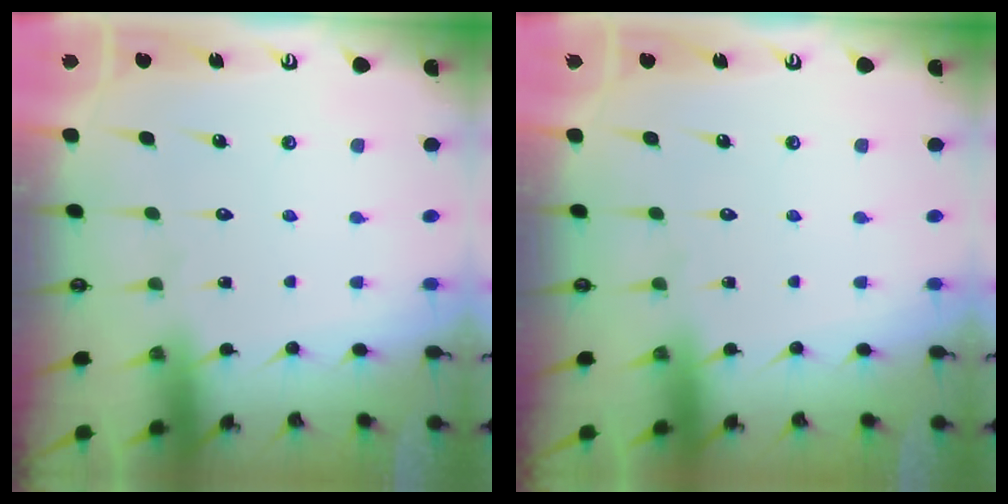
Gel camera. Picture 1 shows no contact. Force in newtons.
{"total": 0.0}